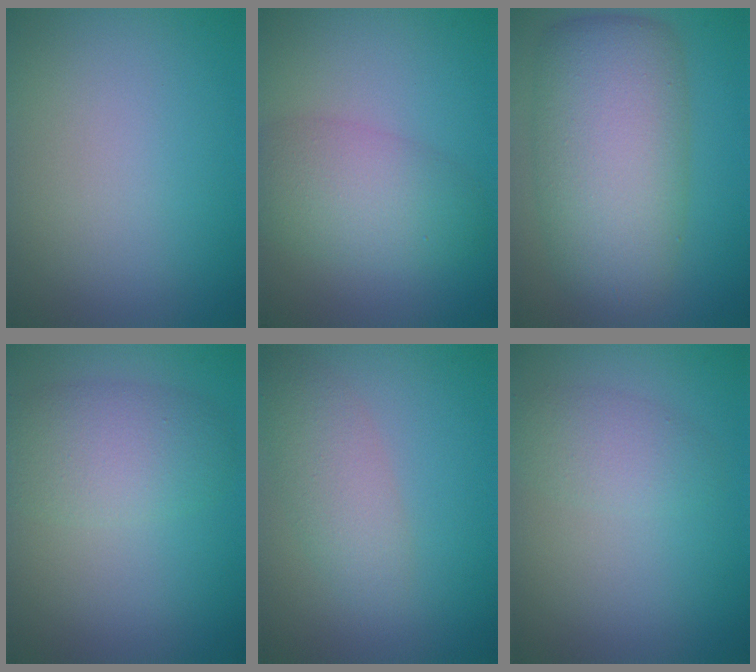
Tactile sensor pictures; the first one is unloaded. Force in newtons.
{"total": 4.8, "press": 4.8, "slide": 0.2}
{"total": 9.7, "press": 9.7, "slide": 0.5}
{"total": 4.5, "press": 4.5, "slide": 0.3}
{"total": 3.0, "press": 3.0, "slide": 0.1}
{"total": 2.4, "press": 2.4, "slide": 0.0}